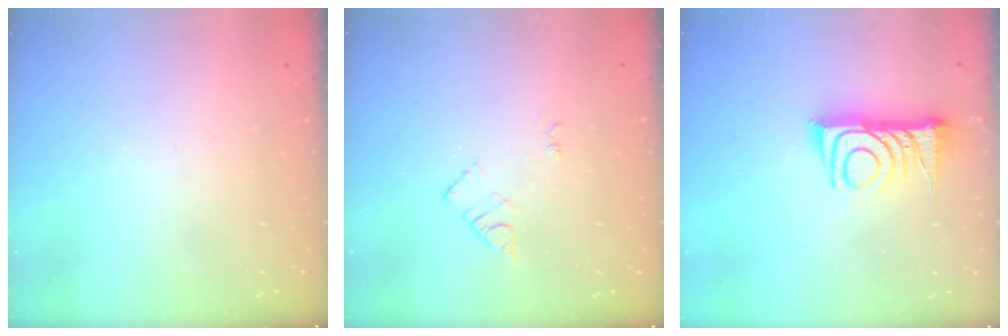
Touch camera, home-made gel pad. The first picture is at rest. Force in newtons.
{"total": 4.0, "press": 3.9, "slide": 0.6}
{"total": 12.5, "press": 12.5, "slide": 0.9}